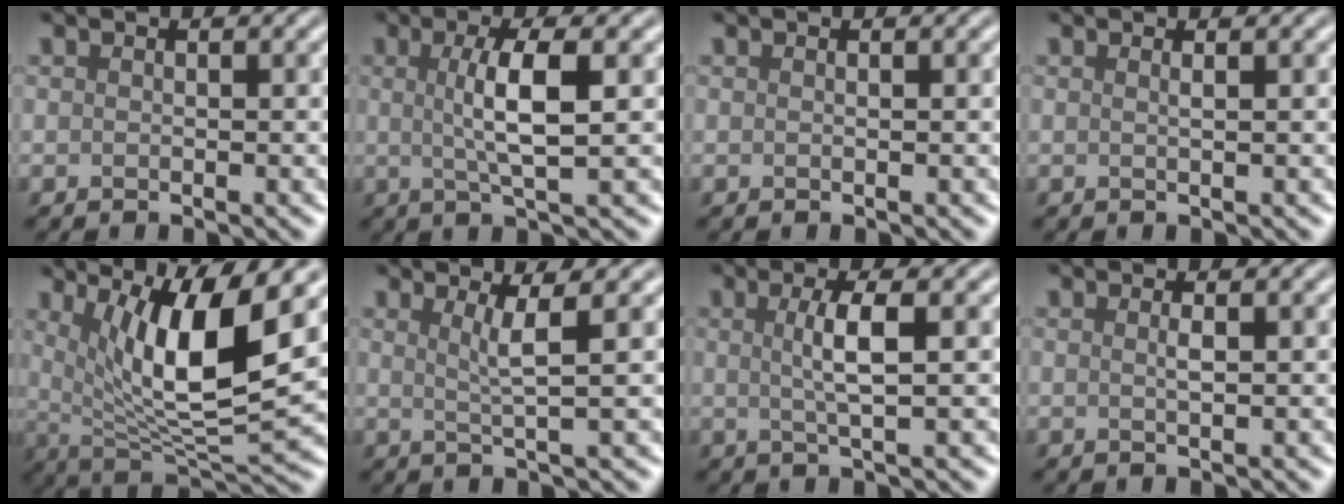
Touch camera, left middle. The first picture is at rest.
{"total": 4.4, "force": [0.5, 0.9, 4.3], "torque": [-0.077, 0.002, 0.008]}
{"total": 0.0}
{"total": 0.9, "force": [0.3, 0.4, 0.7], "torque": [-0.003, -0.002, -0.001]}
{"total": 9.6, "force": [3.0, 2.5, 8.7], "torque": [-0.143, -0.016, 0.057]}
{"total": 2.7, "force": [0.8, 0.4, 2.5], "torque": [-0.043, 0.001, 0.015]}
{"total": 3.2, "force": [0.4, 0.7, 3.1], "torque": [-0.055, 0.001, 0.004]}
{"total": 1.0, "force": [0.2, 0.2, 0.9], "torque": [-0.014, 0.003, 0.001]}